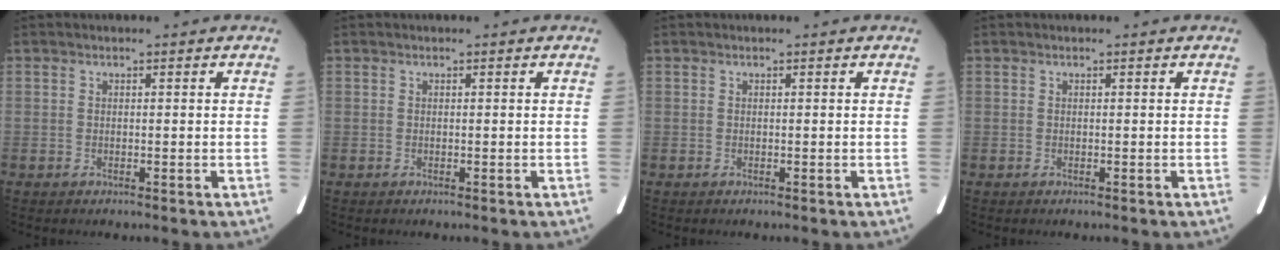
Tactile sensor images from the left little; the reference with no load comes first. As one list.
[{"total": 0.0}, {"total": 0.0}, {"total": 0.0}]